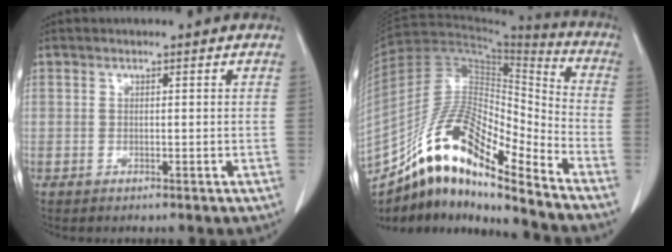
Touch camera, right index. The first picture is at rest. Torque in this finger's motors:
{"motor_torque": [0.36, -0.33, 0.61, 0.10]}